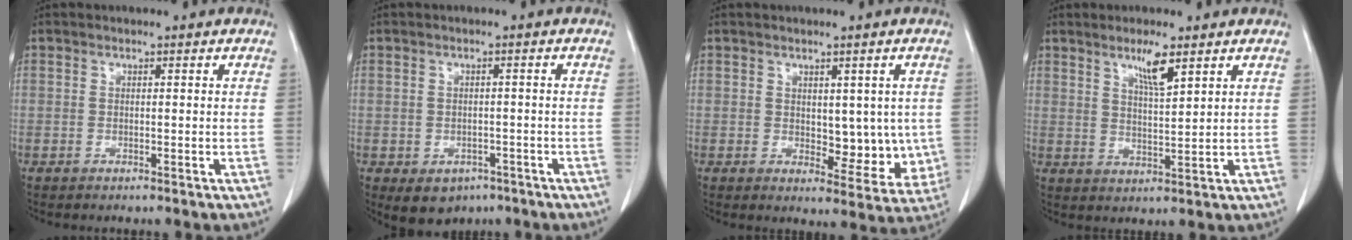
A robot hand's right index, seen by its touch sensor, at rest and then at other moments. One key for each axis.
{"total": 5.0, "fx": -2.7, "fy": 3.7, "fz": 1.9, "tx": -0.022, "ty": 0.003, "tz": -0.027}
{"total": 7.2, "fx": 0.3, "fy": 4.2, "fz": 5.8, "tx": -0.048, "ty": -0.004, "tz": 0.015}
{"total": 4.9, "fx": 3.1, "fy": 0.3, "fz": 3.7, "tx": -0.067, "ty": -0.007, "tz": 0.057}